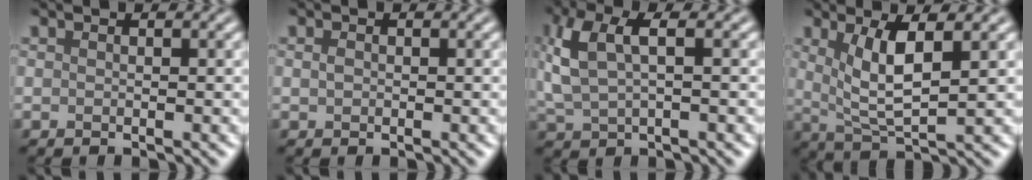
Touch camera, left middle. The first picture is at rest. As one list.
[{"total": 0.6, "force": [0.0, 0.5, 0.3], "torque": [-0.007, -0.001, 0.001]}, {"total": 4.9, "force": [1.5, 2.2, 4.1], "torque": [-0.099, 0.005, 0.034]}, {"total": 4.7, "force": [1.4, 1.3, 4.3], "torque": [-0.086, -0.009, 0.032]}]